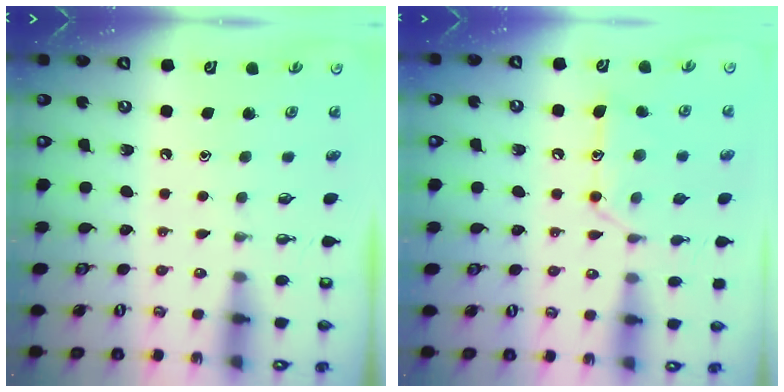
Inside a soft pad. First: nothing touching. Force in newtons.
{"total": 13.7, "press": 13.7, "slide": 0.9}